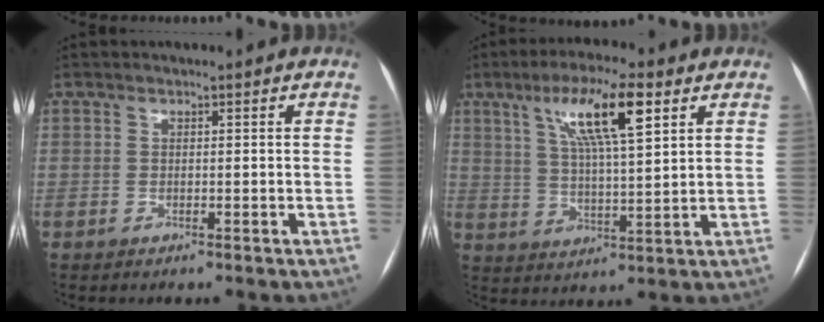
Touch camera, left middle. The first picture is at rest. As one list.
[{"total": 11.3, "force": [5.4, 1.5, 9.8], "torque": [-0.178, 0.012, 0.095]}]